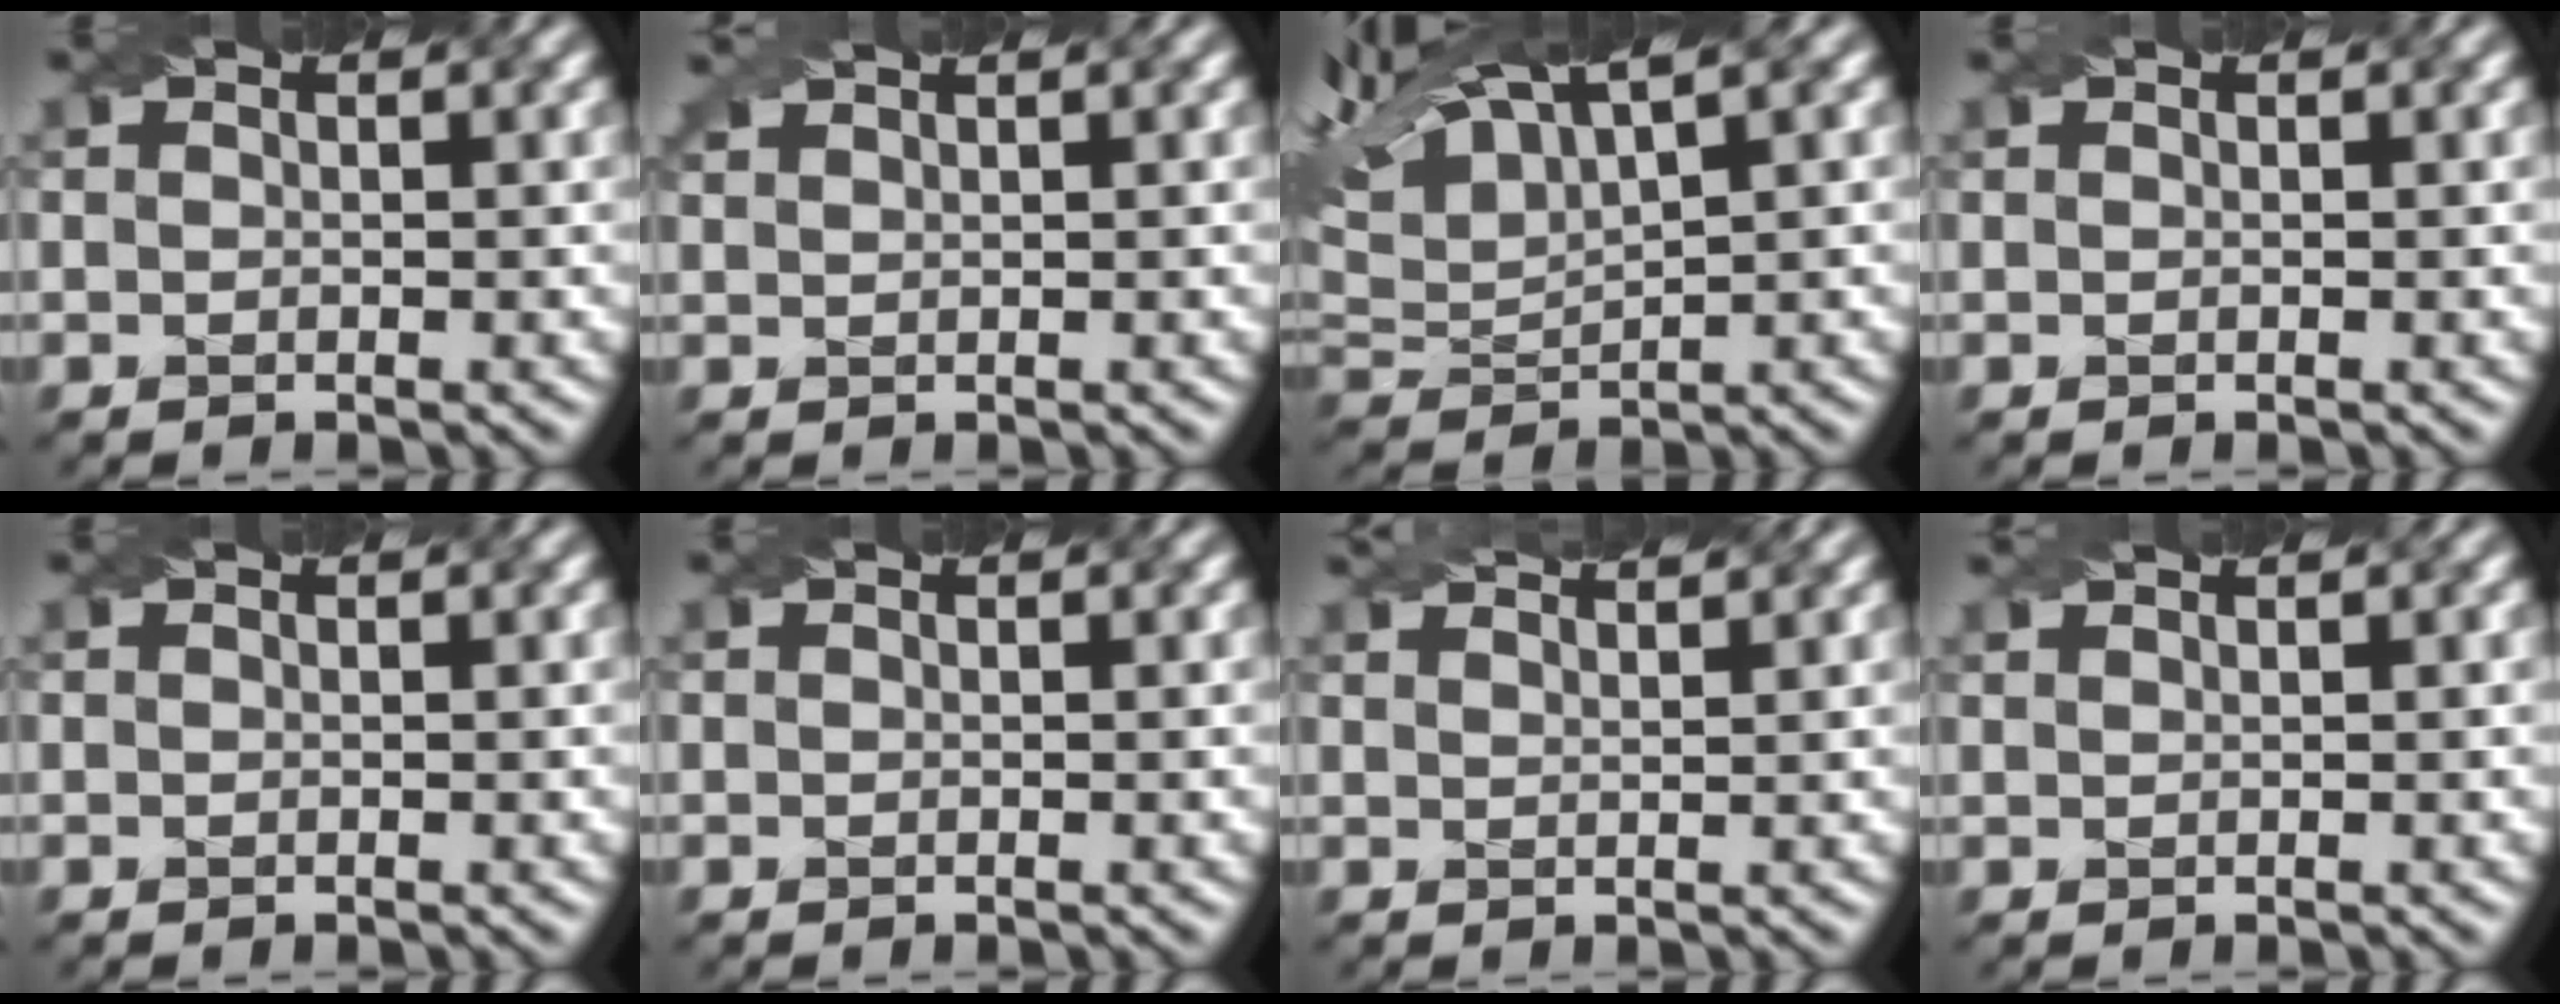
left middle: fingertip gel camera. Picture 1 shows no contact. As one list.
[{"total": 1.6, "force": [1.5, -0.3, 0.3], "torque": [-0.018, 0.009, 0.031]}, {"total": 8.0, "force": [5.8, 1.5, 5.3], "torque": [-0.111, 0.030, 0.101]}, {"total": 0.0}, {"total": 0.0}, {"total": 0.0}, {"total": 4.3, "force": [4.0, 0.6, 1.7], "torque": [-0.022, 0.023, 0.039]}, {"total": 1.0, "force": [0.9, -0.3, 0.1], "torque": [-0.012, 0.003, 0.017]}]